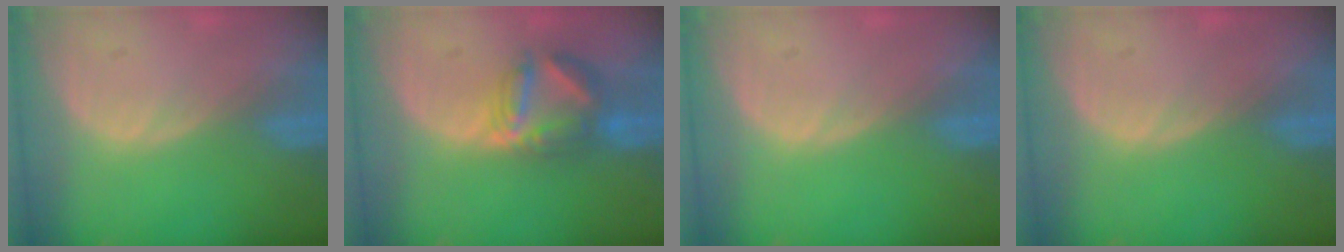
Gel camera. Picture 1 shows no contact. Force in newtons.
{"total": 6.0, "press": 6.0, "slide": 0.3}
{"total": 0.0}
{"total": 0.0}